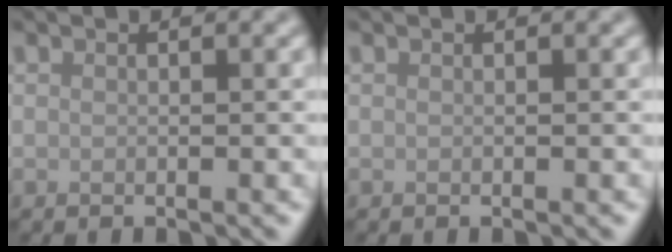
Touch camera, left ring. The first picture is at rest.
{"total": 0.0}